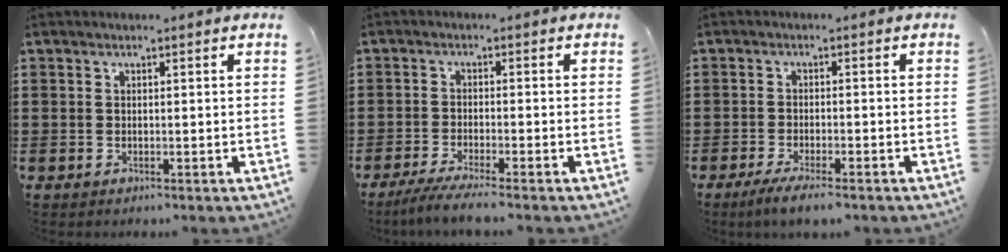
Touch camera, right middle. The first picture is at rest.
{"total": 3.1, "force": [-2.6, -0.2, 1.6], "torque": [-0.041, -0.011, -0.054]}
{"total": 2.7, "force": [-2.3, 0.1, 1.3], "torque": [-0.022, 0.002, -0.044]}